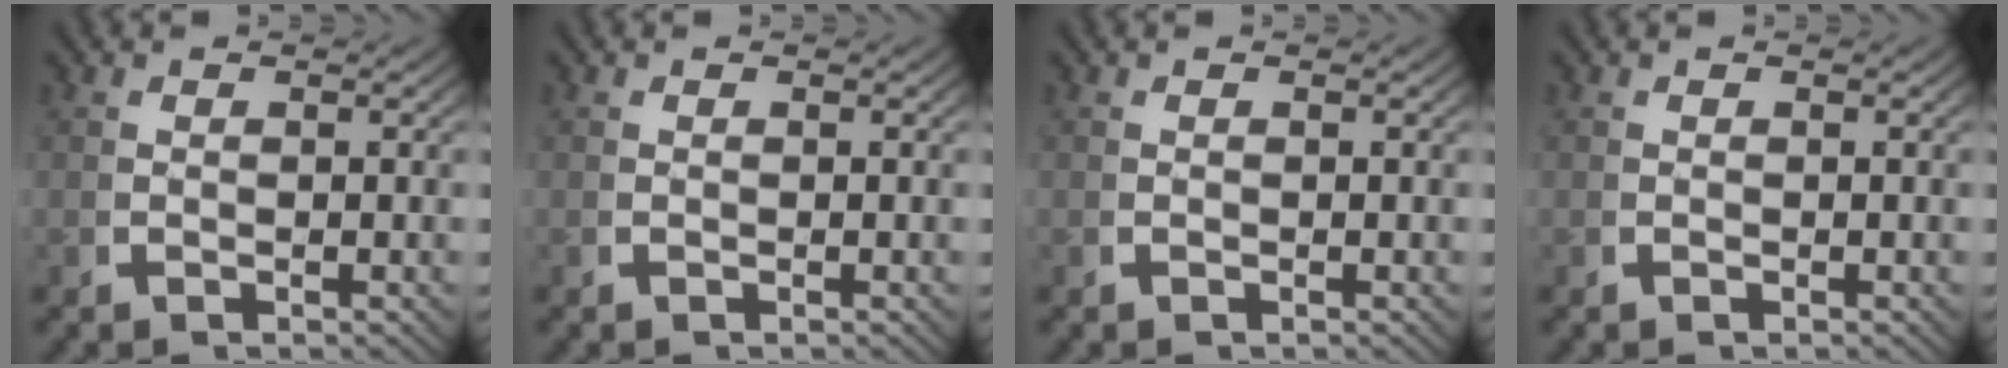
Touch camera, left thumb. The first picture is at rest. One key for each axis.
{"total": 0.0}
{"total": 0.0}
{"total": 0.0}